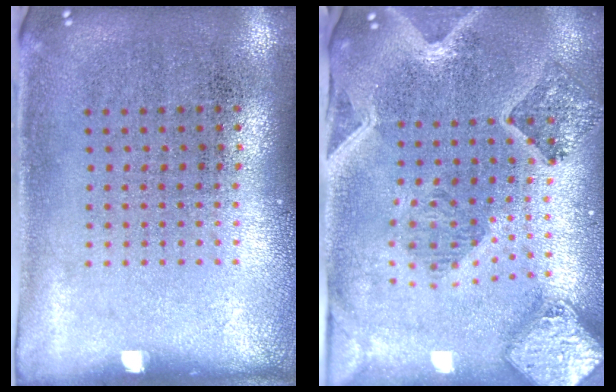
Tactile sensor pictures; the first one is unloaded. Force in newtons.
{"total": 2.2, "press": 2.0, "slide": 0.9}